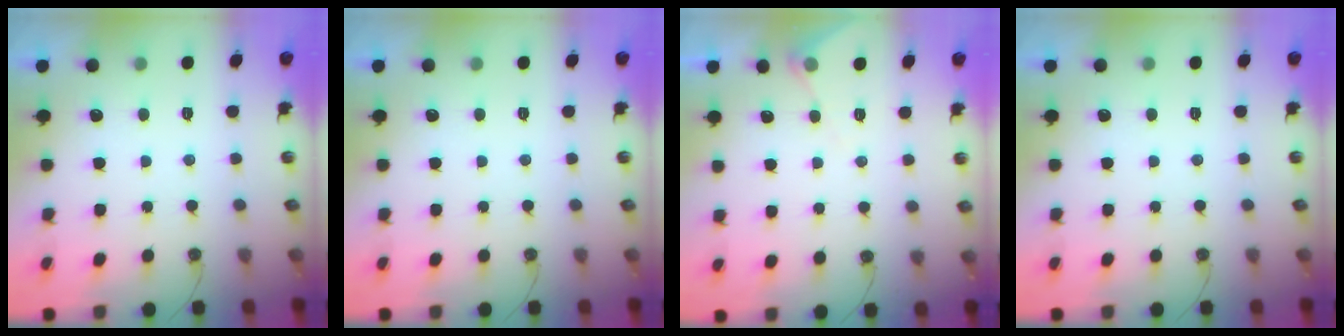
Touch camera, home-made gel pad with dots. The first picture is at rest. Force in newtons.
{"total": 0.0}
{"total": 6.4, "press": 6.4, "slide": 0.5}
{"total": 0.0}